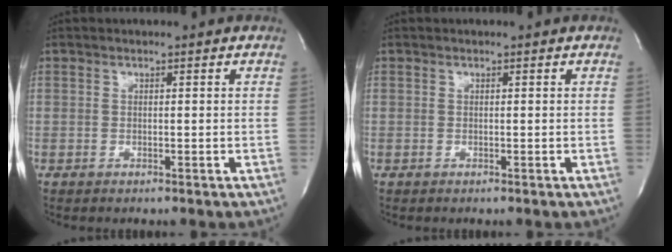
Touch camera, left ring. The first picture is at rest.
{"total": 0.0}